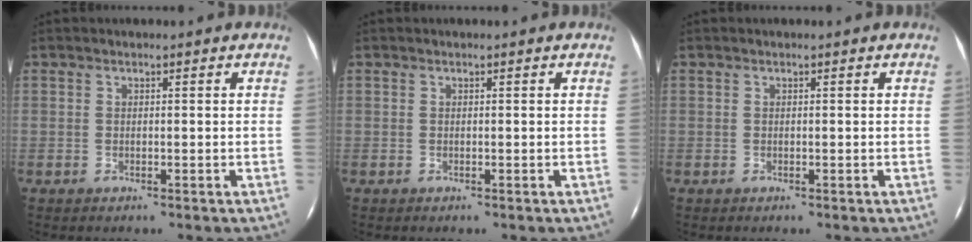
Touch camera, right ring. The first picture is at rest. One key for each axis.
{"total": 0.0}
{"total": 0.0}